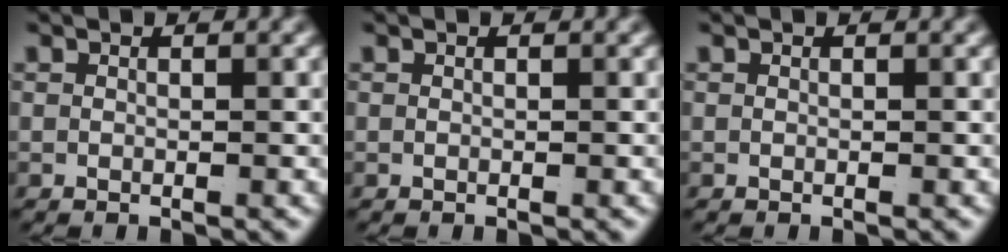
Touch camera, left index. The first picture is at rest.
{"total": 0.0}
{"total": 0.0}